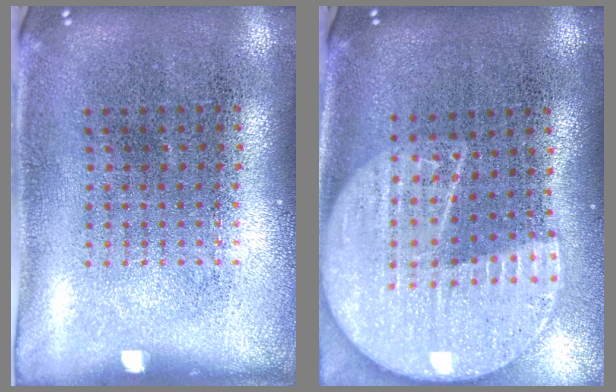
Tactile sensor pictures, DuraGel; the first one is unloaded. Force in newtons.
{"total": 2.3, "press": 2.0, "slide": 1.1}